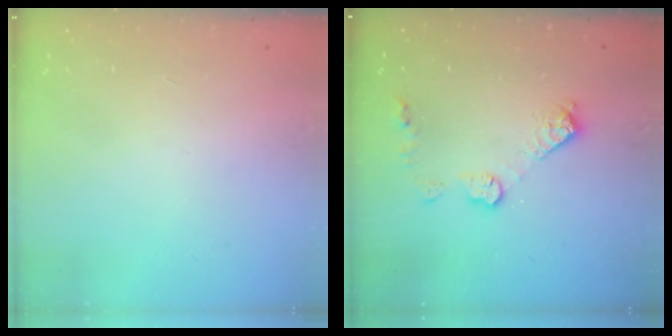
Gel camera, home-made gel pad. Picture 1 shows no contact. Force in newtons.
{"total": 9.9, "press": 9.9, "slide": 0.6}